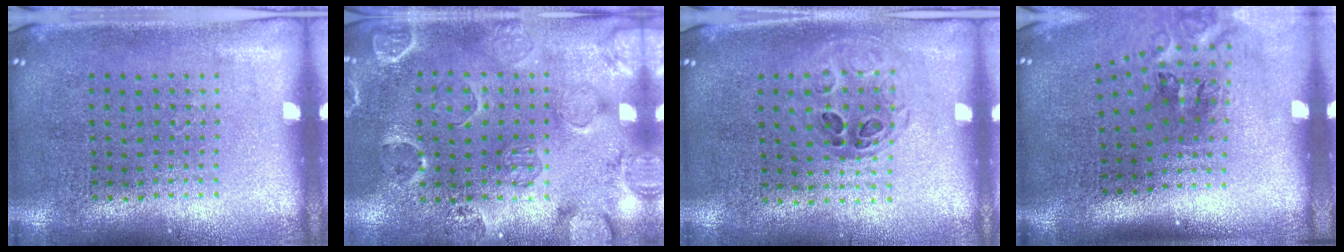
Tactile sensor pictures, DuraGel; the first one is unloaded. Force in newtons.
{"total": 2.5, "press": 2.0, "slide": 1.5}
{"total": 0.9, "press": 0.9, "slide": 0.3}
{"total": 1.8, "press": 1.1, "slide": 1.4}